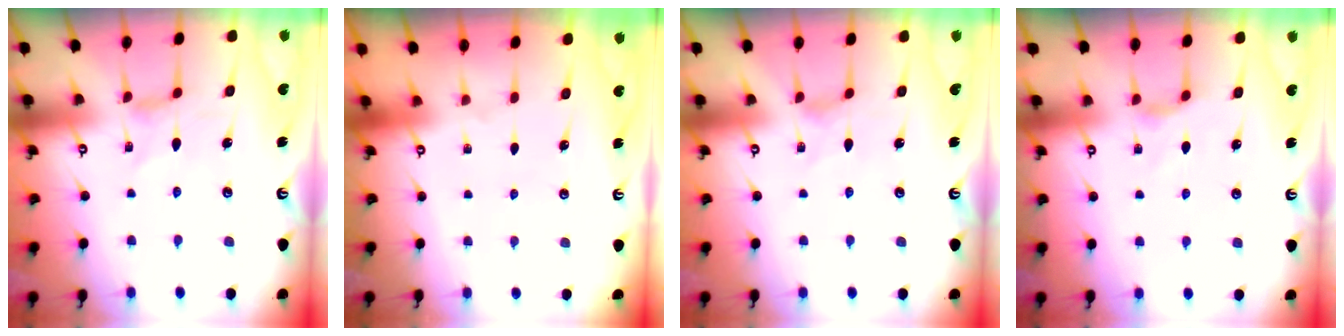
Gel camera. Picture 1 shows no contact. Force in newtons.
{"total": 0.0}
{"total": 0.7, "press": 0.6, "slide": 0.2}
{"total": 2.0, "press": 2.0, "slide": 0.3}